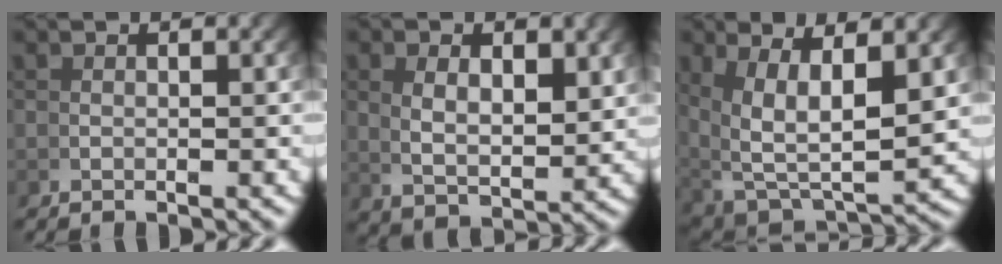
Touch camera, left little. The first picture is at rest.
{"total": 3.7, "force": [1.4, 1.5, 3.0], "torque": [-0.053, -0.010, 0.036]}
{"total": 8.2, "force": [0.8, 4.9, 6.6], "torque": [-0.140, -0.046, 0.042]}